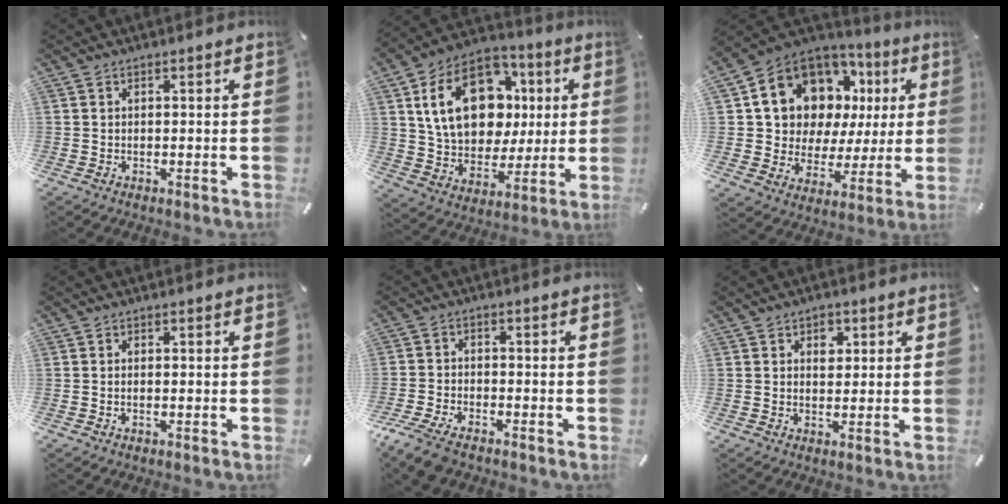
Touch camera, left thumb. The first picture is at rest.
{"total": 20.5, "force": [4.8, 15.2, 12.9], "torque": [-0.236, 0.001, 0.090]}
{"total": 13.1, "force": [6.7, 10.1, 4.7], "torque": [-0.089, -0.066, 0.134]}
{"total": 0.8, "force": [-0.2, 0.3, 0.7], "torque": [-0.014, -0.002, -0.004]}
{"total": 5.9, "force": [-4.5, 2.6, 2.8], "torque": [-0.074, 0.009, -0.089]}
{"total": 3.2, "force": [1.1, 2.4, 1.8], "torque": [-0.008, -0.006, 0.011]}